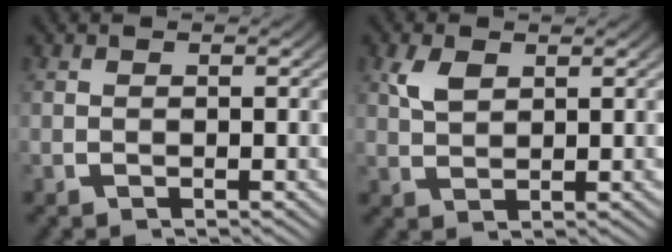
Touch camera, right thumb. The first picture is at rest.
{"total": 2.3, "force": [1.3, 1.1, 1.5], "torque": [-0.029, 0.001, 0.031]}